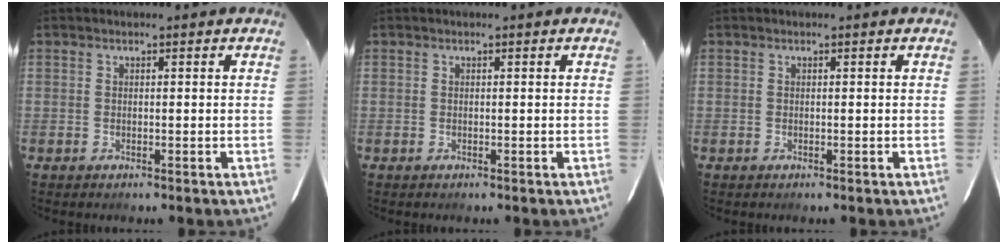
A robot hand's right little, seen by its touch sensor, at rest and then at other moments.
{"total": 0.0}
{"total": 0.0}